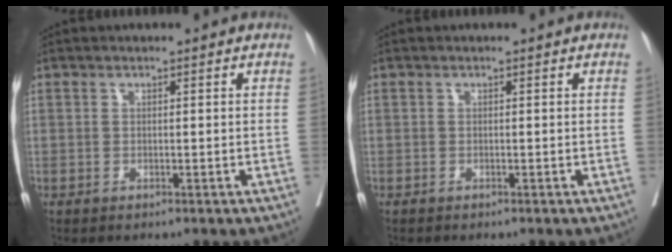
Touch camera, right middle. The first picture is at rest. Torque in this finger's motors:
{"motor_torque": [-0.33, -0.18, 0.02, -0.01]}